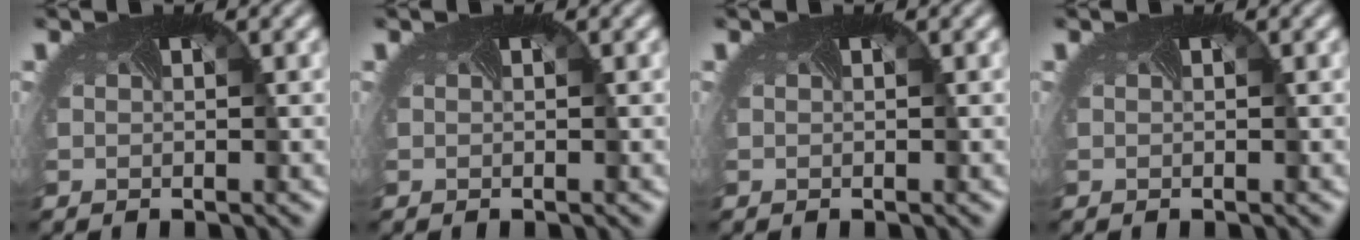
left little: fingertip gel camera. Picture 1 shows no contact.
{"total": 0.0}
{"total": 0.0}
{"total": 0.0}